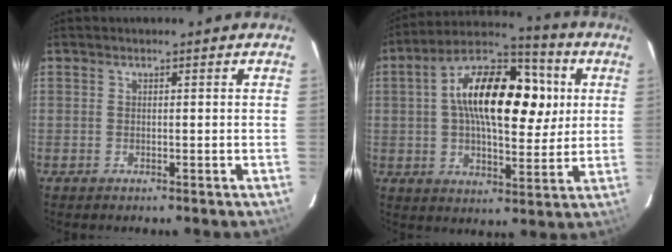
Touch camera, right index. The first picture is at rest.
{"total": 19.3, "force": [3.9, 9.6, 16.2], "torque": [-0.283, 0.035, 0.053]}